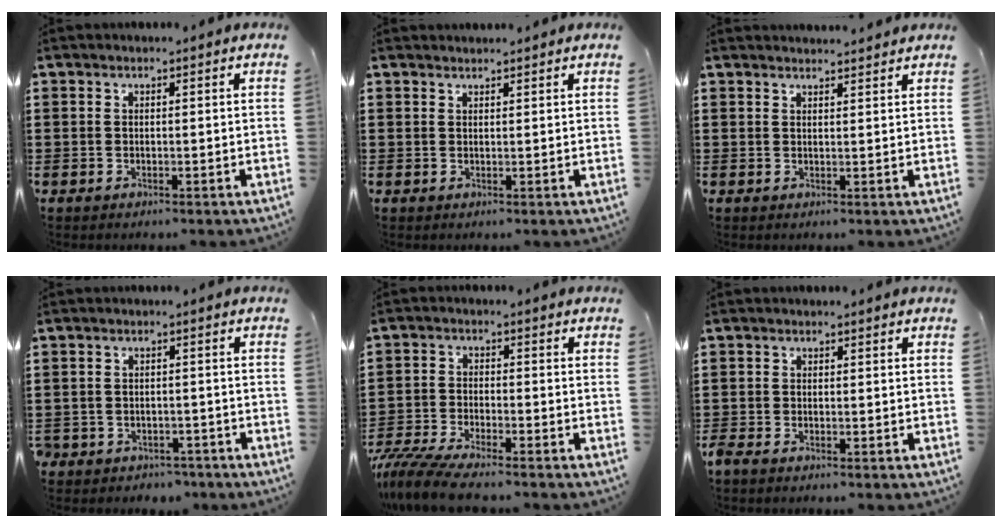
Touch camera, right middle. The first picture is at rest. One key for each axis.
{"total": 1.1, "fx": 1.1, "fy": -0.1, "fz": -0.1, "tx": -0.002, "ty": -0.004, "tz": 0.021}
{"total": 1.7, "fx": 1.7, "fy": -0.1, "fz": -0.1, "tx": -0.002, "ty": 0.001, "tz": 0.034}
{"total": 2.2, "fx": -2.0, "fy": 0.9, "fz": -0.2, "tx": -0.005, "ty": 0.001, "tz": -0.046}
{"total": 5.6, "fx": -5.3, "fy": 0.1, "fz": 2.0, "tx": -0.059, "ty": -0.016, "tz": -0.108}
{"total": 0.9, "fx": -0.8, "fy": 0.1, "fz": 0.4, "tx": -0.019, "ty": -0.010, "tz": -0.015}